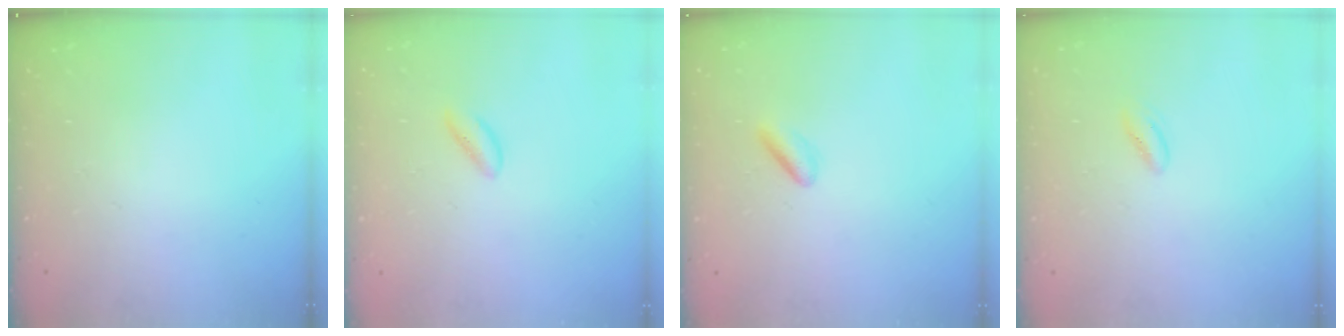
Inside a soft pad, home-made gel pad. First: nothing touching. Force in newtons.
{"total": 1.3, "press": 1.2, "slide": 0.4}
{"total": 2.5, "press": 2.3, "slide": 1.0}
{"total": 2.6, "press": 2.5, "slide": 0.6}